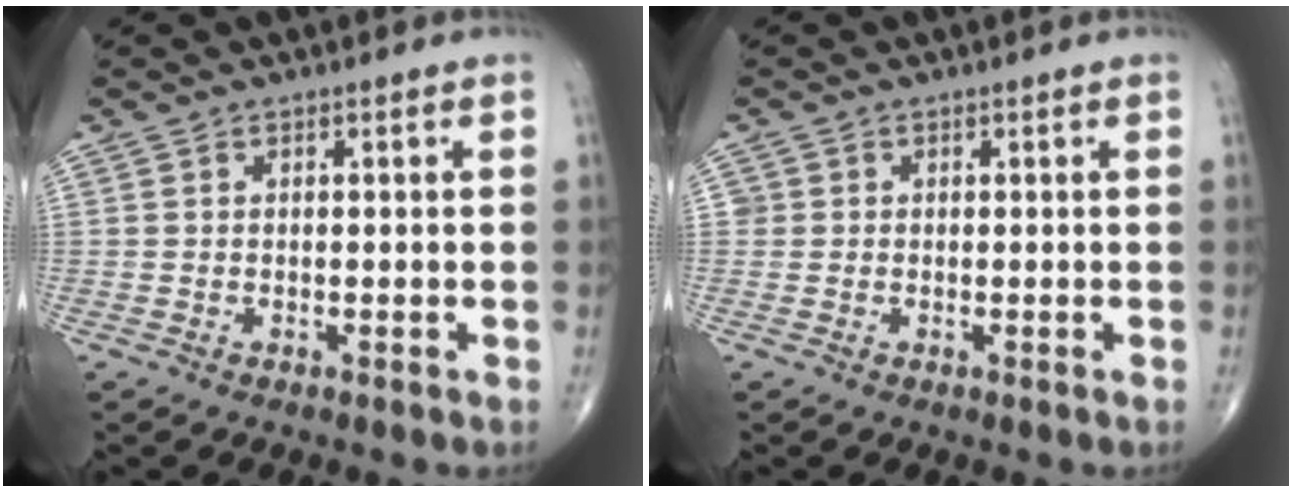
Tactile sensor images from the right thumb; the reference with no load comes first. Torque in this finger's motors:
{"motor_torque": [-0.17, 0.01, 0.02, -0.06, -0.03]}